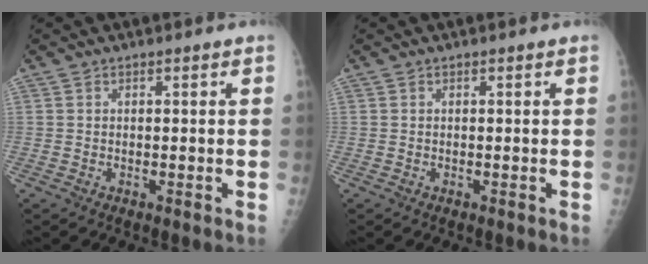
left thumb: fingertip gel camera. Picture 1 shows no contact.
{"total": 0.0}